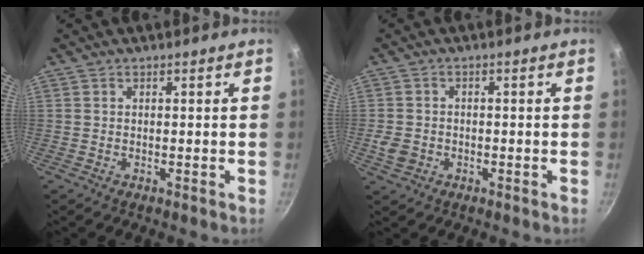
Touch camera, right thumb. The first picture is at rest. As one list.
[{"total": 3.8, "force": [-1.2, 3.2, 1.8], "torque": [-0.035, 0.010, -0.019]}]